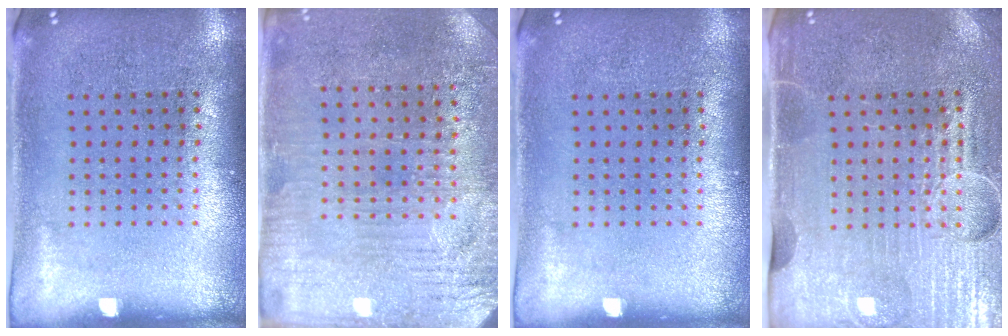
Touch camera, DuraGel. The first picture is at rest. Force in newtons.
{"total": 3.2, "press": 3.1, "slide": 0.8}
{"total": 0.0}
{"total": 4.5, "press": 4.0, "slide": 1.9}